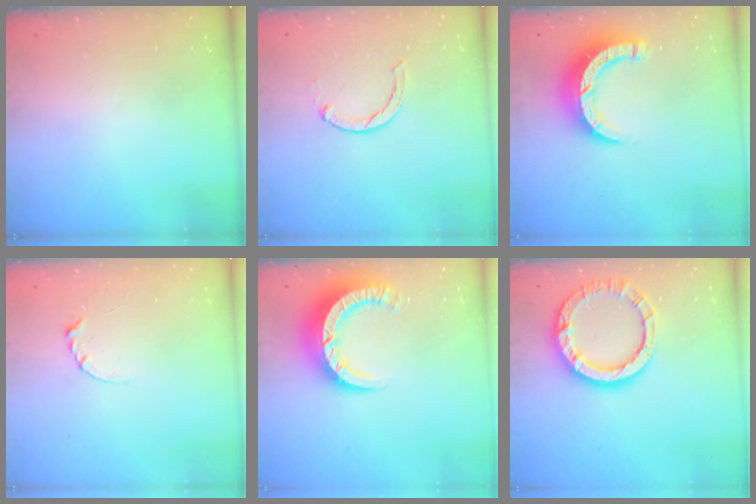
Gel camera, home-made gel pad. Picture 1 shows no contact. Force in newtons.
{"total": 1.7, "press": 1.6, "slide": 0.3}
{"total": 10.6, "press": 10.5, "slide": 1.1}
{"total": 3.2, "press": 3.2, "slide": 0.3}
{"total": 9.3, "press": 9.2, "slide": 1.1}
{"total": 13.3, "press": 13.2, "slide": 1.4}